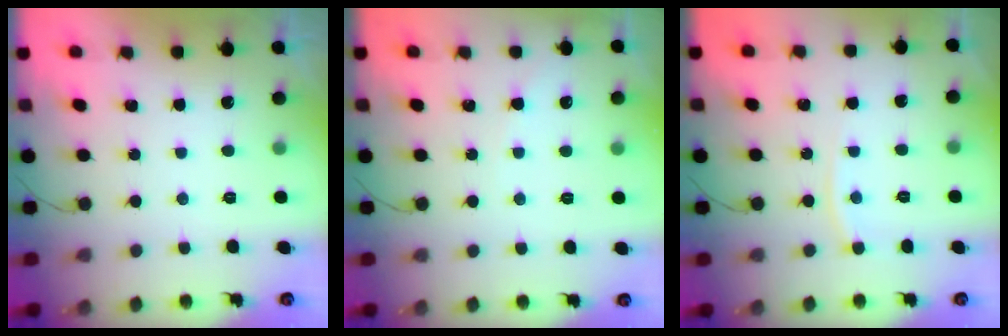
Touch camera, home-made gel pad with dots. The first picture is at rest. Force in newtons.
{"total": 3.0, "press": 2.9, "slide": 0.5}
{"total": 3.7, "press": 3.7, "slide": 0.4}